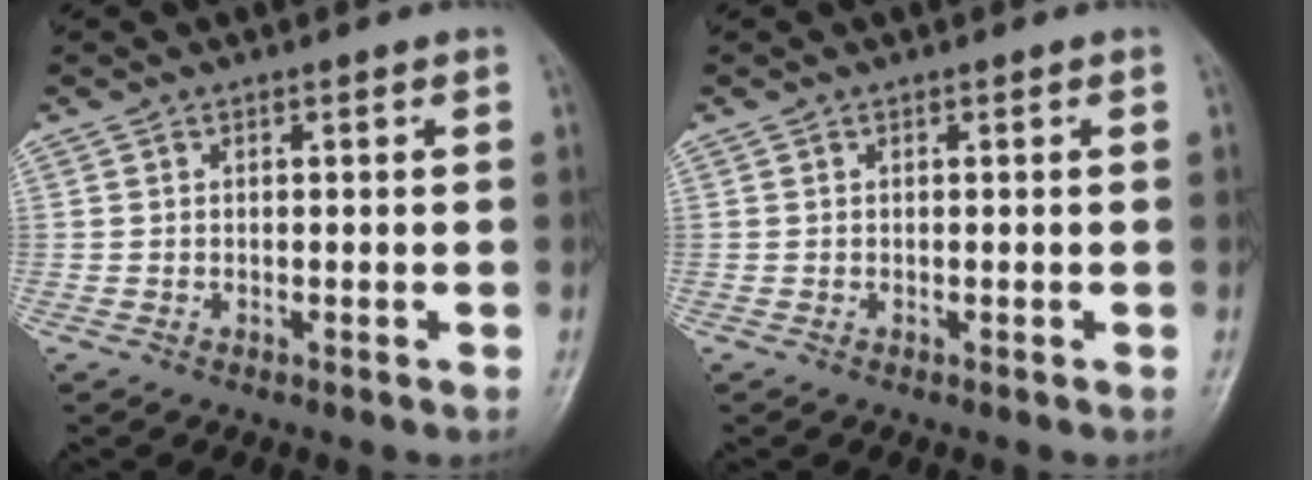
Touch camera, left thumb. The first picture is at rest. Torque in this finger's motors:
{"motor_torque": [0.00, 0.00, -0.13, -0.13, 0.00]}